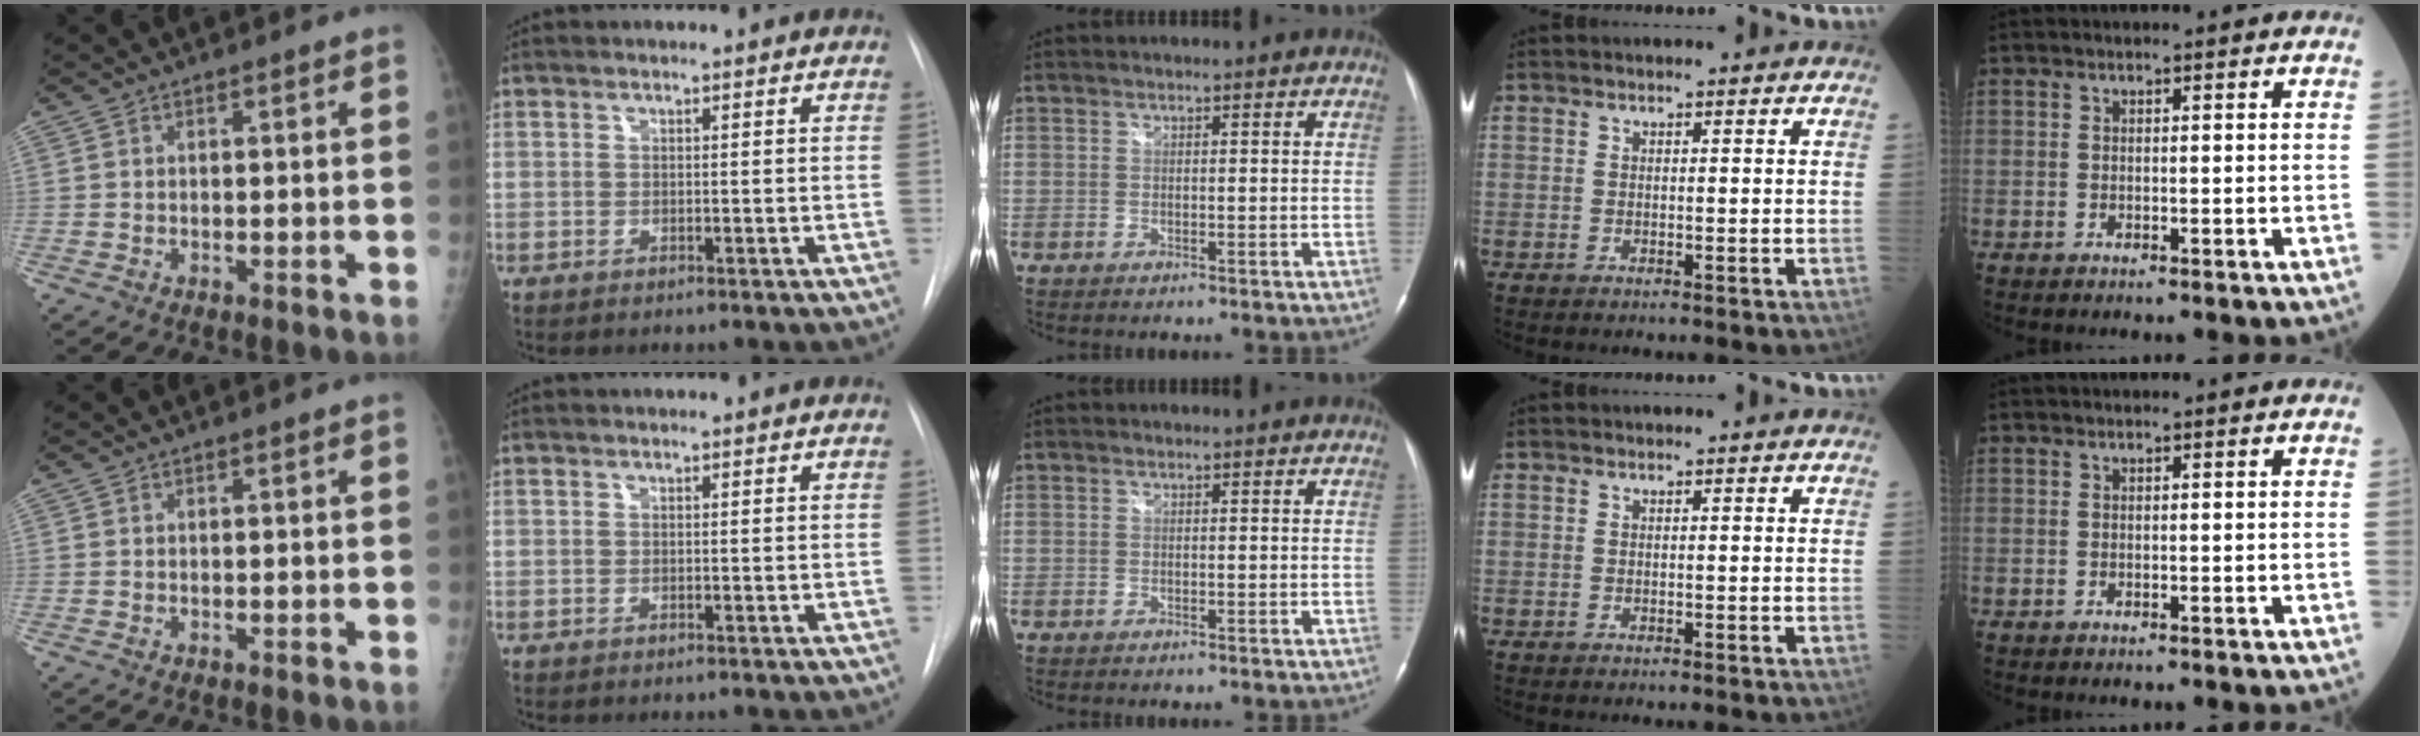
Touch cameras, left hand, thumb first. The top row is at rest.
{}